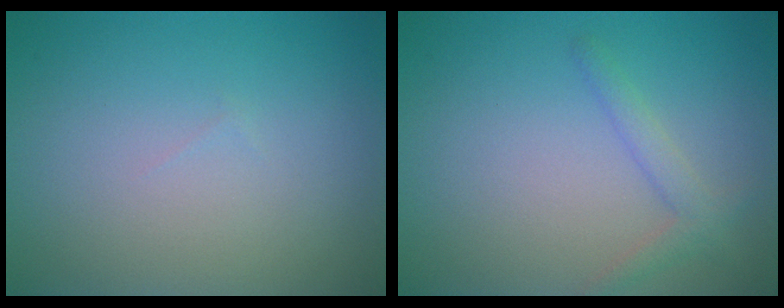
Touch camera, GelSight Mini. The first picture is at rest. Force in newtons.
{"total": 1.8, "press": 1.7, "slide": 0.1}